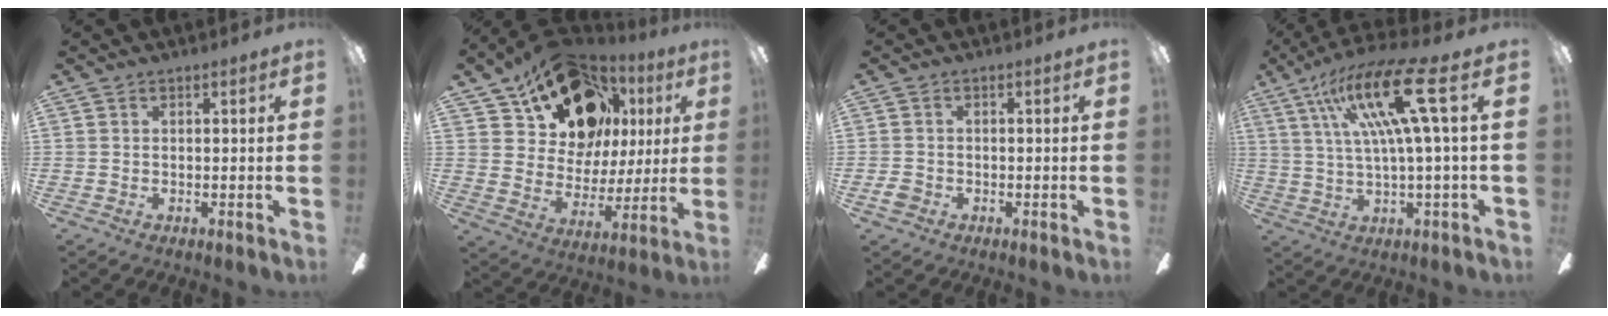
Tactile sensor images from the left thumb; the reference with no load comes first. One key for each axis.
{"total": 20.9, "fx": 12.2, "fy": 13.6, "fz": 10.2, "tx": -0.182, "ty": -0.053, "tz": 0.233}
{"total": 2.4, "fx": -1.0, "fy": 1.8, "fz": 1.1, "tx": -0.024, "ty": 0.006, "tz": -0.022}
{"total": 17.5, "fx": 6.3, "fy": 3.0, "fz": 16.1, "tx": -0.304, "ty": -0.015, "tz": 0.086}